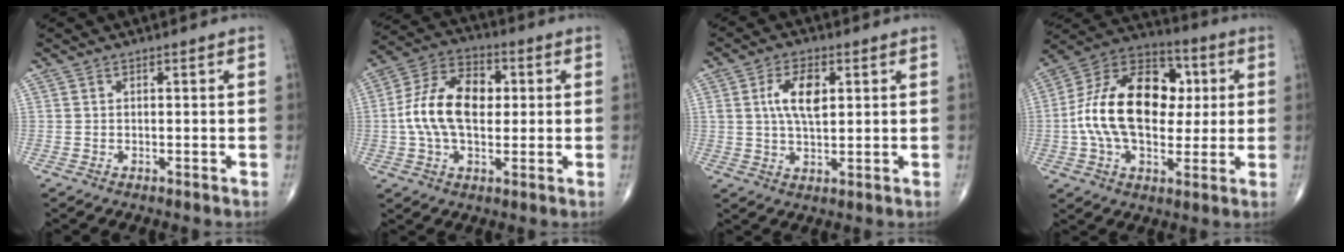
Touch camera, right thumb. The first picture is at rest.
{"total": 14.0, "force": [0.8, 8.5, 11.1], "torque": [-0.198, 0.026, 0.006]}
{"total": 7.6, "force": [1.9, 3.7, 6.3], "torque": [-0.114, -0.003, 0.035]}
{"total": 21.9, "force": [1.4, 13.8, 16.9], "torque": [-0.280, 0.022, 0.018]}